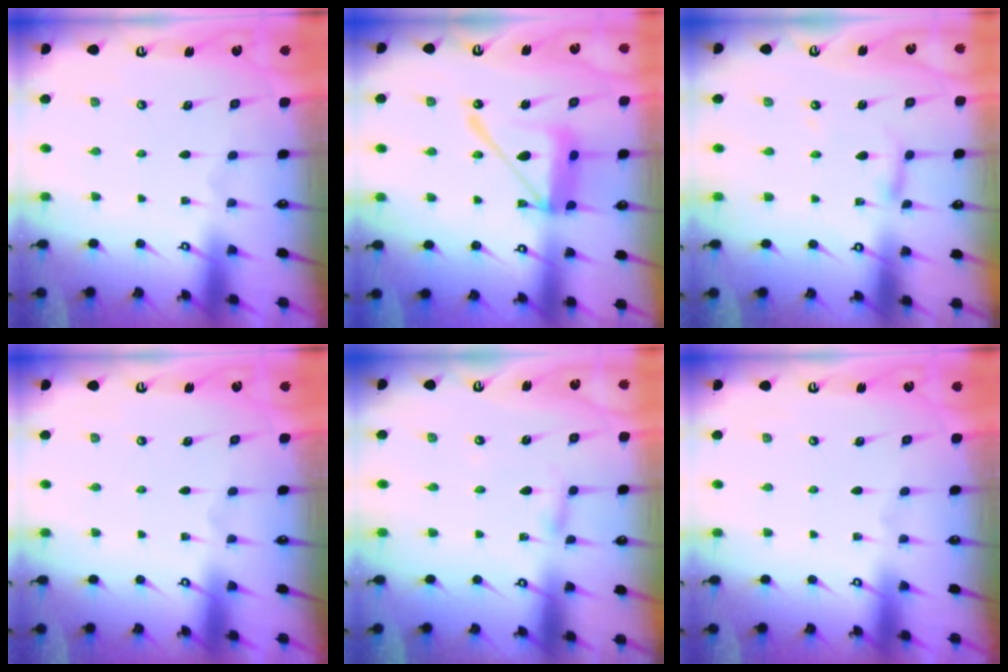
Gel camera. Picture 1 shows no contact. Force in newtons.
{"total": 15.7, "press": 15.7, "slide": 1.2}
{"total": 4.6, "press": 4.5, "slide": 0.4}
{"total": 0.0}
{"total": 2.7, "press": 2.7, "slide": 0.3}
{"total": 0.0}